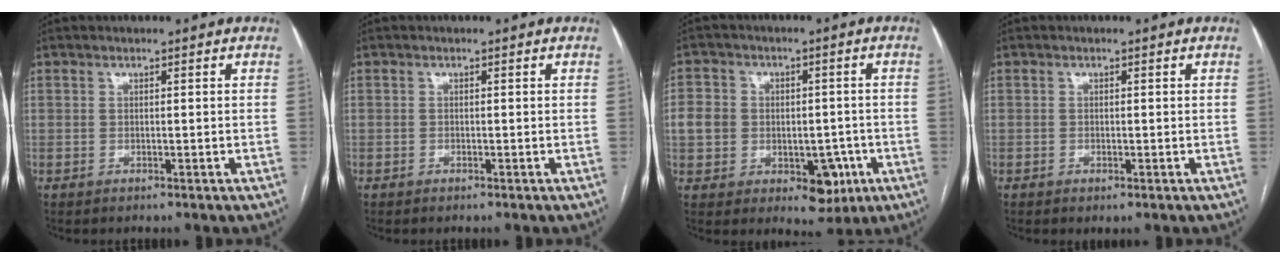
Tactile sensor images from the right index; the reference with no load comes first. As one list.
[{"total": 0.0}, {"total": 10.2, "force": [-2.2, 8.1, 5.8], "torque": [-0.070, 0.025, -0.021]}, {"total": 0.6, "force": [-0.2, 0.3, 0.4], "torque": [-0.007, -0.001, -0.002]}]